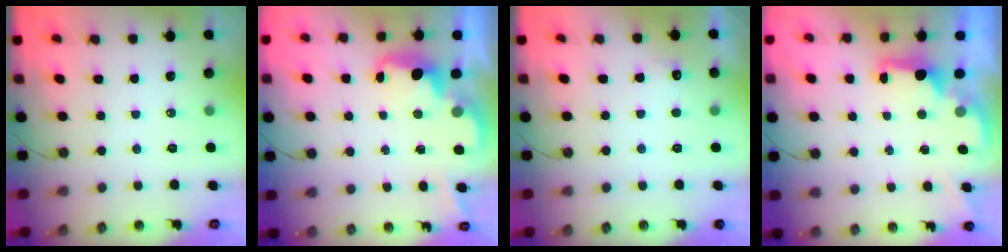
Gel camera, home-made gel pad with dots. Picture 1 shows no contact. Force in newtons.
{"total": 2.7, "press": 2.6, "slide": 0.5}
{"total": 6.2, "press": 6.1, "slide": 1.3}
{"total": 1.9, "press": 1.7, "slide": 0.7}